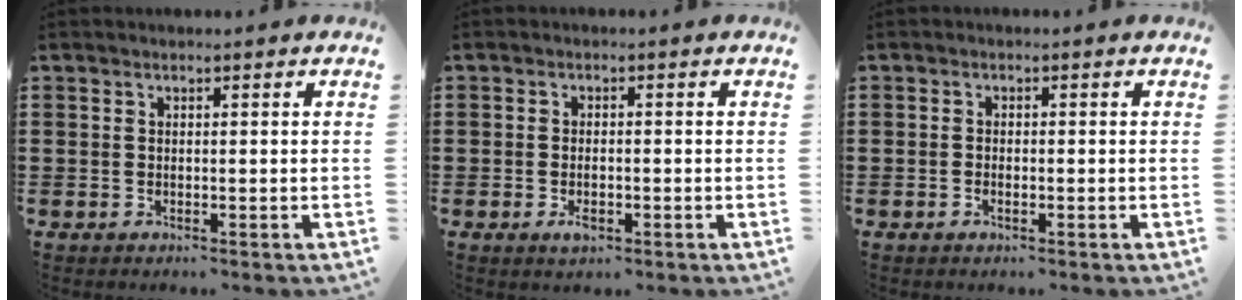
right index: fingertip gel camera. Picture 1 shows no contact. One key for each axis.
{"total": 2.2, "fx": -0.7, "fy": 0.9, "fz": 1.8, "tx": -0.036, "ty": -0.002, "tz": -0.012}
{"total": 0.9, "fx": -0.5, "fy": 0.3, "fz": 0.7, "tx": -0.015, "ty": -0.006, "tz": -0.007}